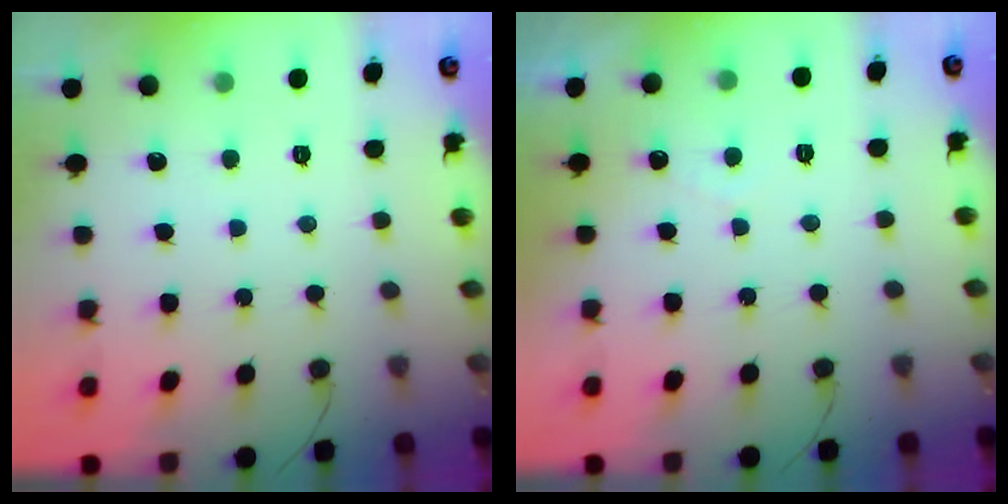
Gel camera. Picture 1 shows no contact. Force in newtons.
{"total": 2.2, "press": 2.2, "slide": 0.1}